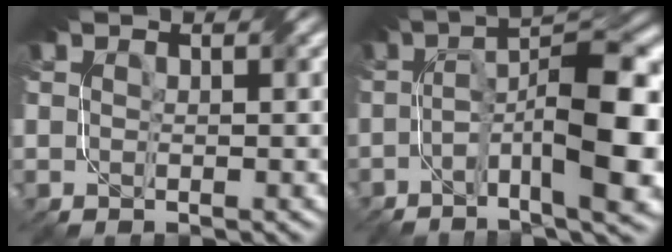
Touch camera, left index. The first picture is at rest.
{"total": 11.3, "force": [-2.7, 2.6, 10.6], "torque": [-0.161, 0.009, -0.045]}